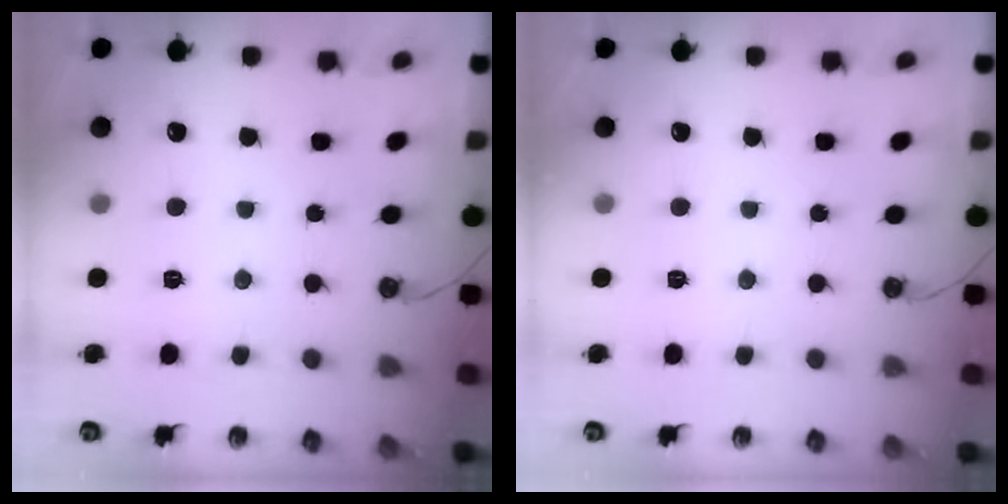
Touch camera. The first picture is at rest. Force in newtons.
{"total": 0.0}